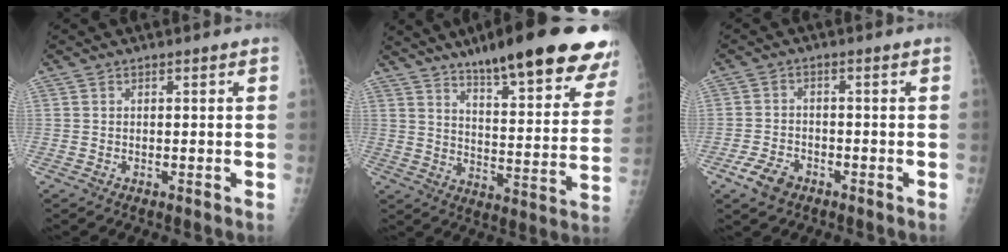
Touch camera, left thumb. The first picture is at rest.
{"total": 25.8, "force": [18.9, 5.5, 16.7], "torque": [-0.198, -0.073, 0.256]}
{"total": 4.7, "force": [-2.8, 2.9, 2.4], "torque": [-0.046, 0.011, -0.048]}